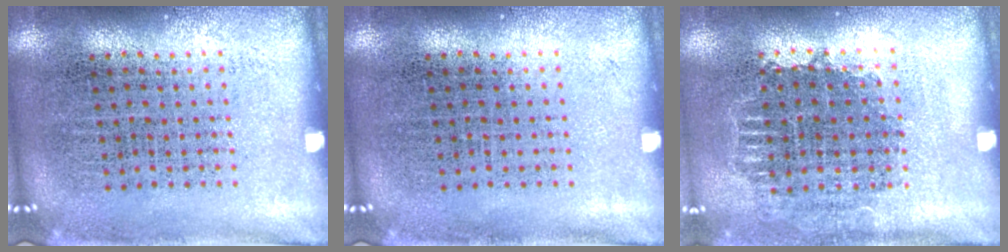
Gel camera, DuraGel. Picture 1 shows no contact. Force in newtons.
{"total": 0.0}
{"total": 0.9, "press": 0.8, "slide": 0.2}